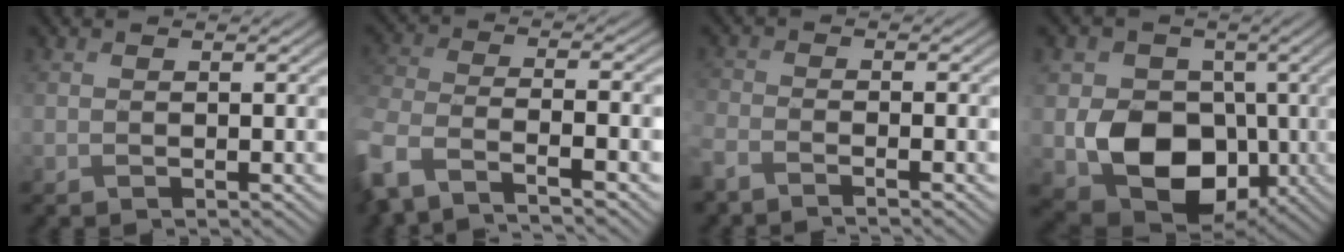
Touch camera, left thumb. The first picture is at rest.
{"total": 8.9, "force": [-6.4, 2.6, 5.6], "torque": [-0.130, -0.017, -0.127]}
{"total": 3.9, "force": [-3.3, 0.7, 1.9], "torque": [-0.048, -0.013, -0.072]}
{"total": 11.6, "force": [-1.9, 9.1, 7.0], "torque": [-0.129, -0.022, -0.042]}